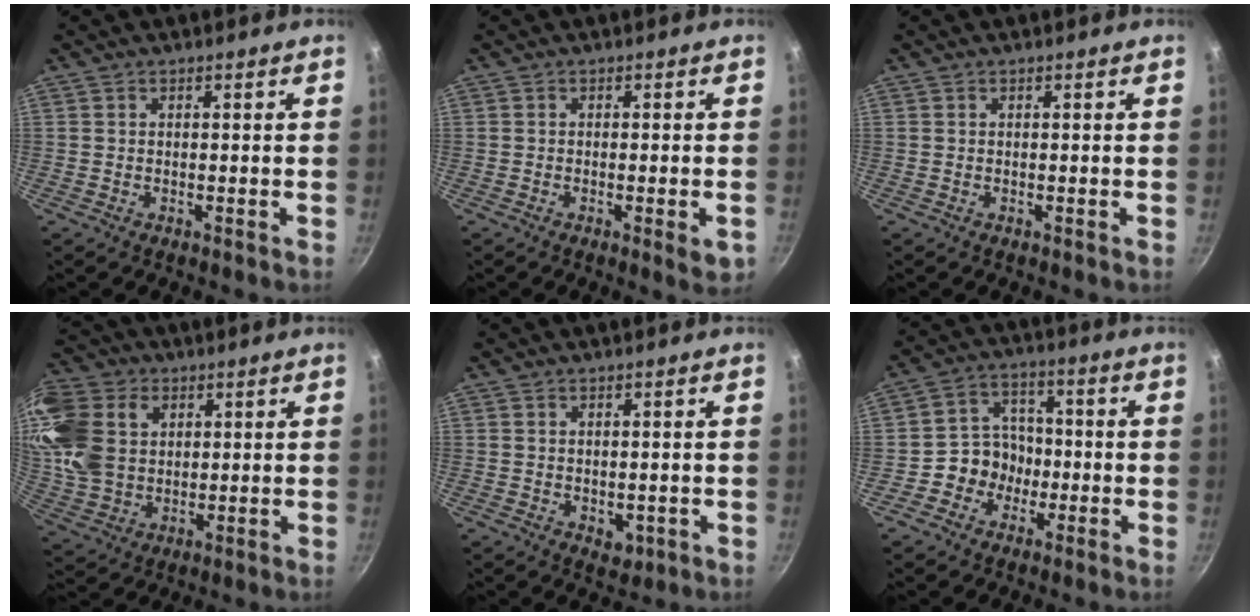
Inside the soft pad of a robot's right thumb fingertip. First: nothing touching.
{"total": 3.4, "force": [-1.1, 0.7, 3.1], "torque": [-0.046, -0.006, -0.016]}
{"total": 0.0}
{"total": 16.4, "force": [4.3, 12.4, 9.9], "torque": [-0.188, -0.005, 0.085]}
{"total": 2.6, "force": [-0.3, 1.9, 1.8], "torque": [-0.018, -0.005, 0.000]}
{"total": 7.9, "force": [-2.4, 7.1, 2.6], "torque": [0.002, 0.035, -0.051]}